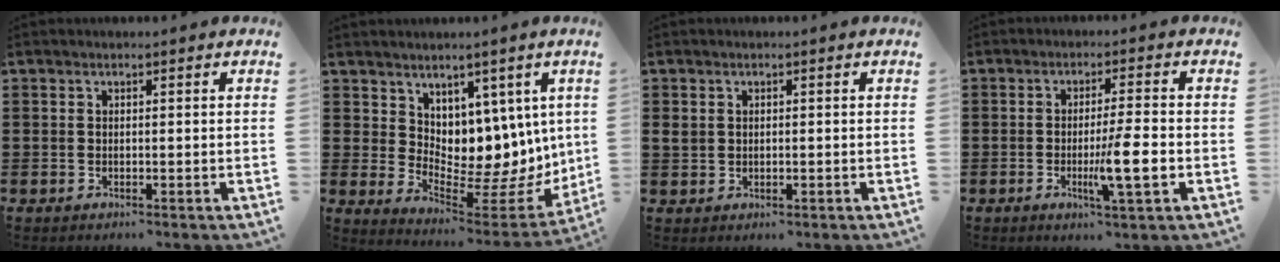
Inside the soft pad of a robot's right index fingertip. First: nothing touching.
{"total": 7.1, "force": [5.4, 4.5, 1.2], "torque": [-0.048, -0.070, 0.104]}
{"total": 1.2, "force": [0.2, 1.1, 0.5], "torque": [-0.014, 0.007, 0.003]}
{"total": 7.2, "force": [-1.9, 0.3, 6.9], "torque": [-0.118, -0.014, -0.033]}